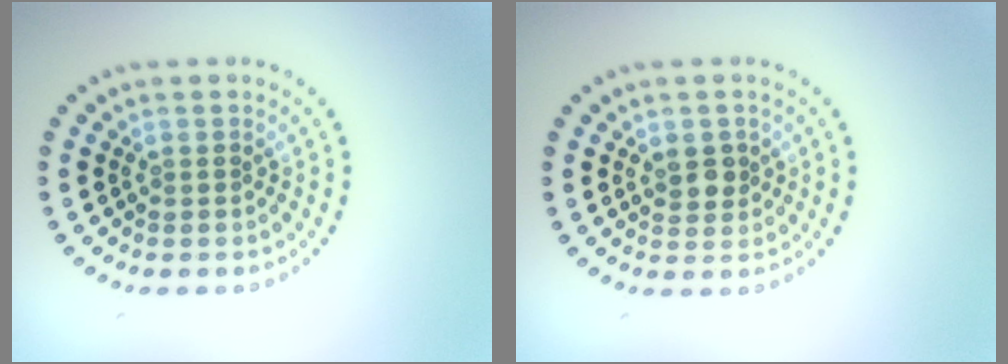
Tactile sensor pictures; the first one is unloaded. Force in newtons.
{"total": 1.8, "press": 1.8, "slide": 0.5}